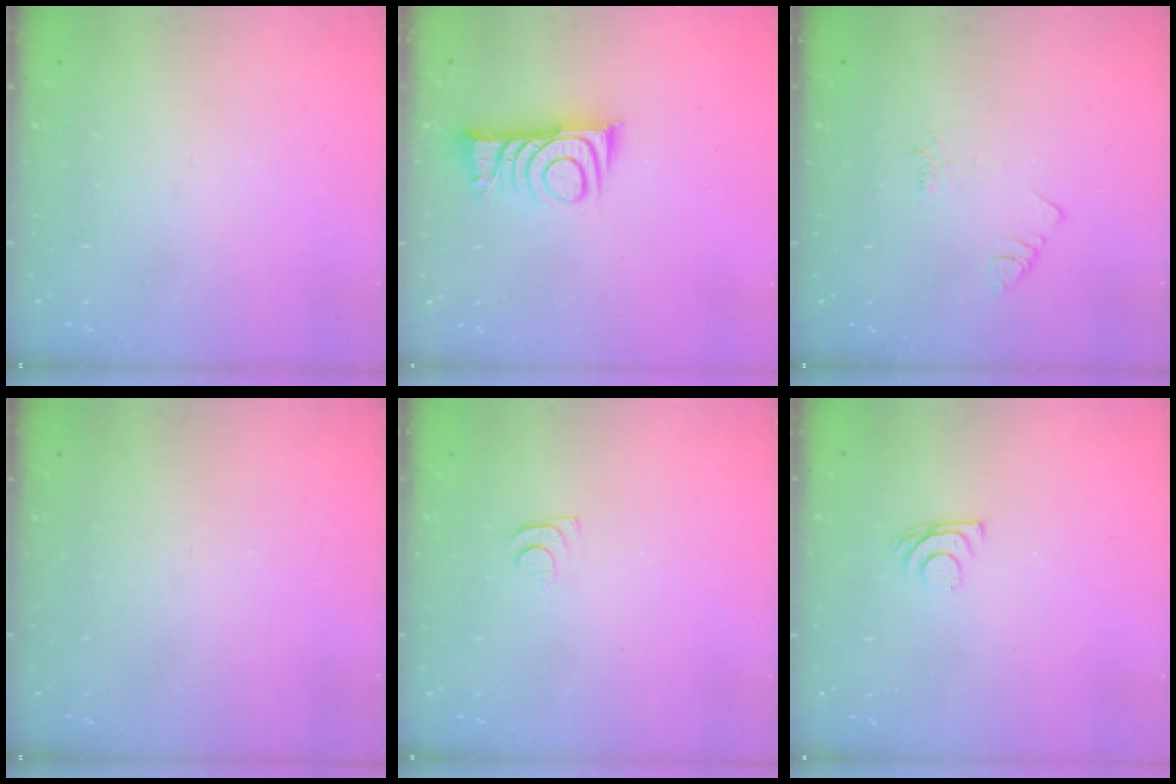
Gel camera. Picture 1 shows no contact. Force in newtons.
{"total": 8.8, "press": 8.8, "slide": 0.1}
{"total": 1.9, "press": 1.9, "slide": 0.3}
{"total": 0.0}
{"total": 4.4, "press": 4.4, "slide": 0.6}
{"total": 7.2, "press": 7.2, "slide": 0.6}